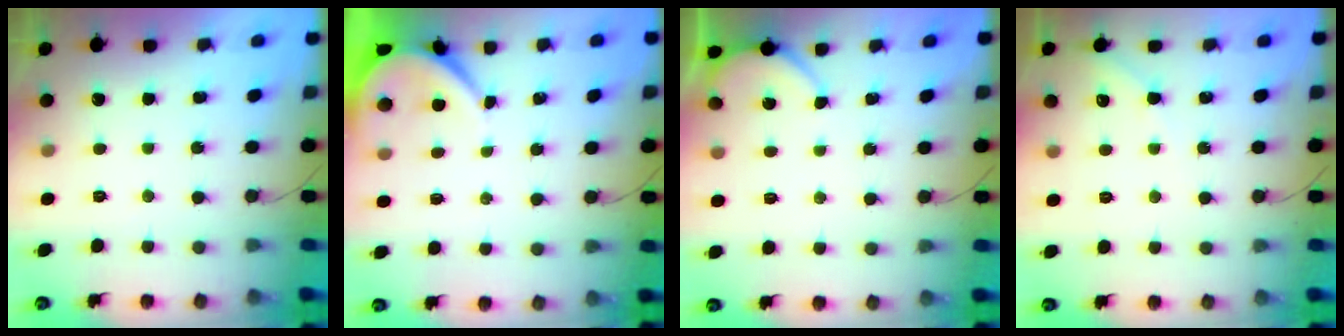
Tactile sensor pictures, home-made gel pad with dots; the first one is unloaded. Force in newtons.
{"total": 3.3, "press": 3.3, "slide": 0.6}
{"total": 2.4, "press": 2.3, "slide": 0.3}
{"total": 3.6, "press": 3.5, "slide": 0.5}